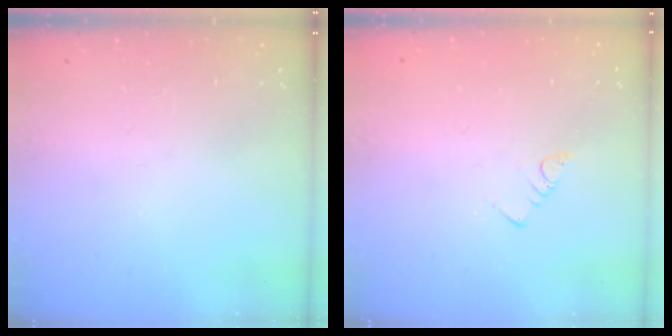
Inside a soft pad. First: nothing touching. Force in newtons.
{"total": 3.0, "press": 3.0, "slide": 0.2}